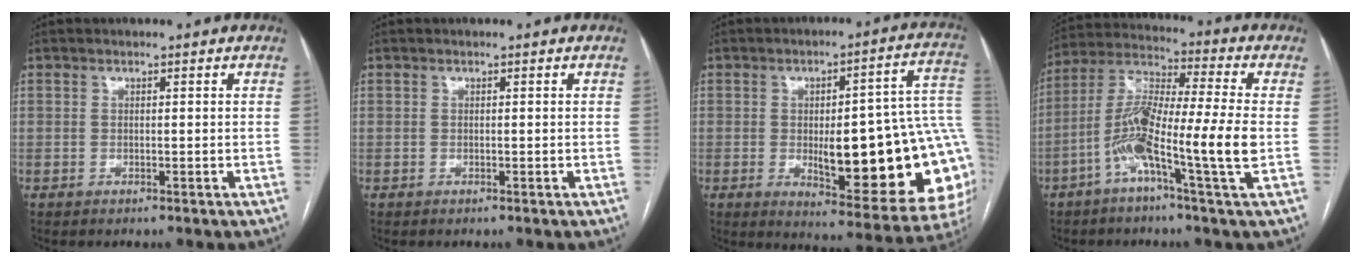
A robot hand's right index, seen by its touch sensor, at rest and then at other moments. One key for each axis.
{"total": 0.0}
{"total": 25.2, "fx": -2.2, "fy": 6.3, "fz": 24.3, "tx": -0.218, "ty": 0.021, "tz": -0.010}
{"total": 14.1, "fx": -4.0, "fy": -0.2, "fz": 13.5, "tx": -0.263, "ty": 0.005, "tz": -0.088}